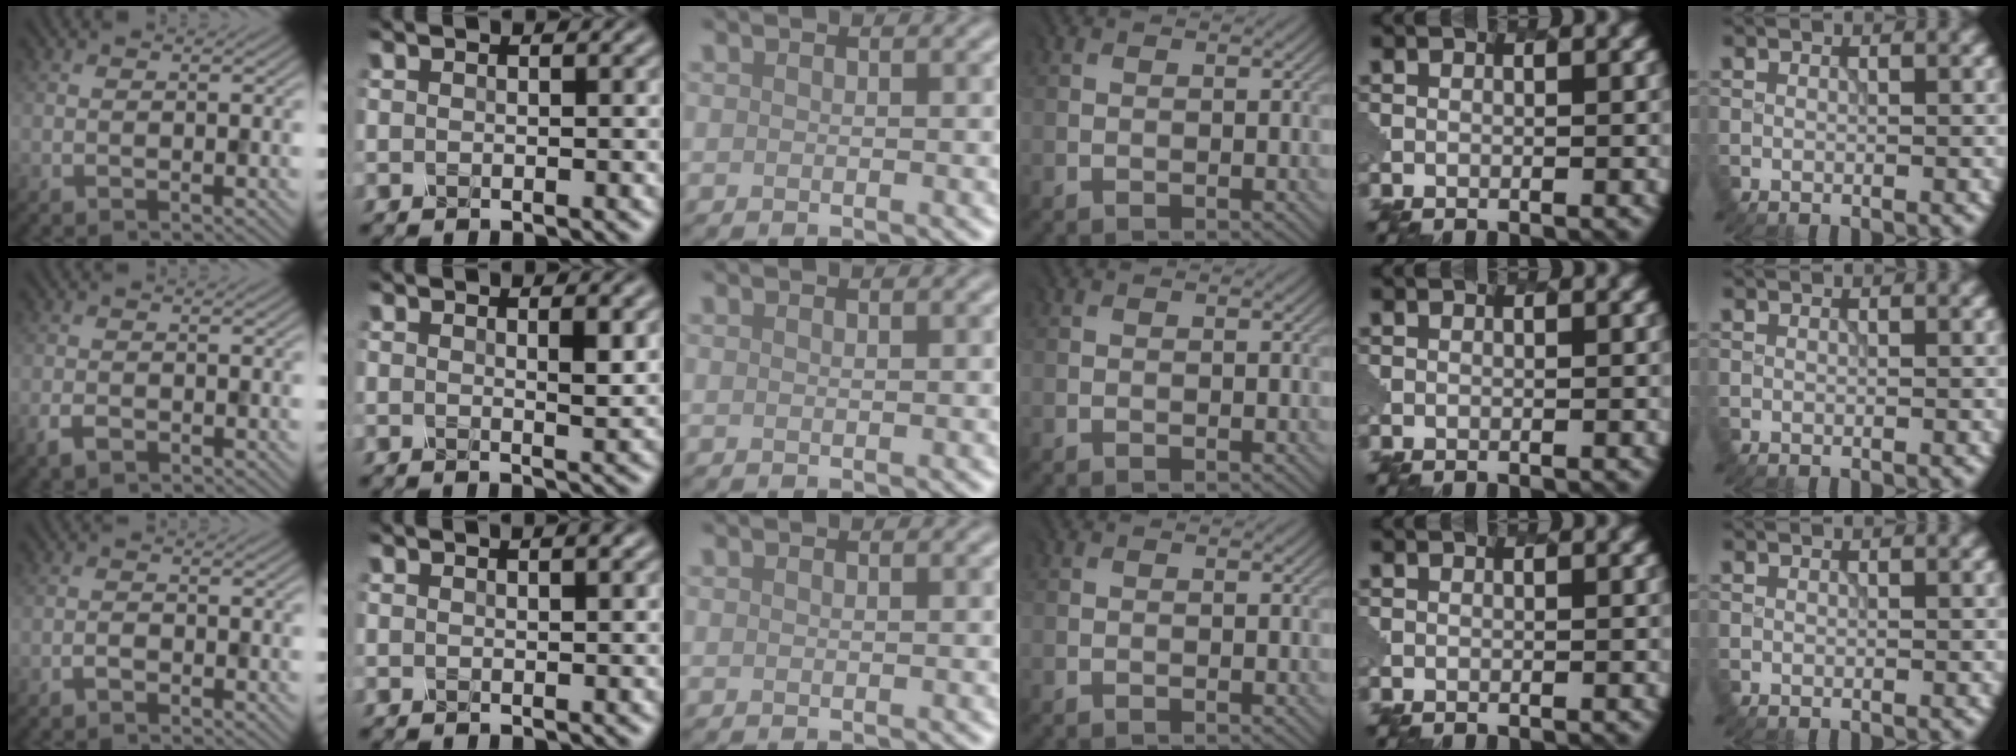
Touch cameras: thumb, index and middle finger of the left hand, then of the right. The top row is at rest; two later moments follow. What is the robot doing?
{"motion": "dispense", "object": "pipette"}